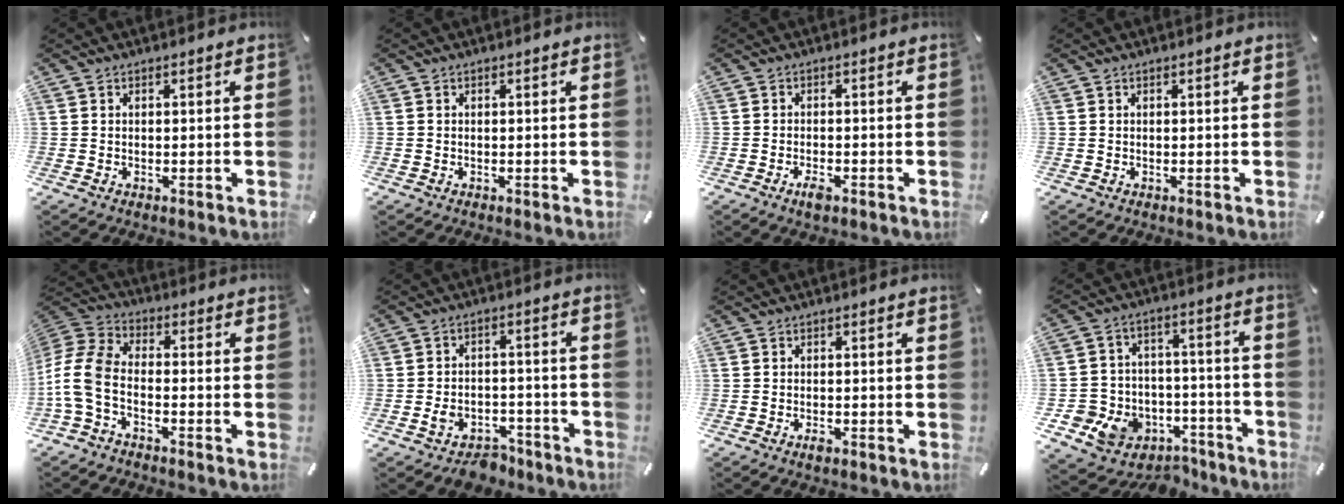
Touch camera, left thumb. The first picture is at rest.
{"total": 0.0}
{"total": 2.7, "force": [-1.6, 1.1, 1.9], "torque": [-0.045, 0.000, -0.032]}
{"total": 0.0}
{"total": 9.3, "force": [-3.9, 5.5, 6.4], "torque": [-0.162, 0.002, -0.077]}
{"total": 5.7, "force": [-4.0, 3.5, 2.1], "torque": [-0.033, 0.027, -0.072]}
{"total": 1.0, "force": [-0.6, 0.5, 0.7], "torque": [-0.015, 0.000, -0.011]}
{"total": 11.2, "force": [-5.5, 9.5, 2.2], "torque": [-0.024, 0.036, -0.083]}